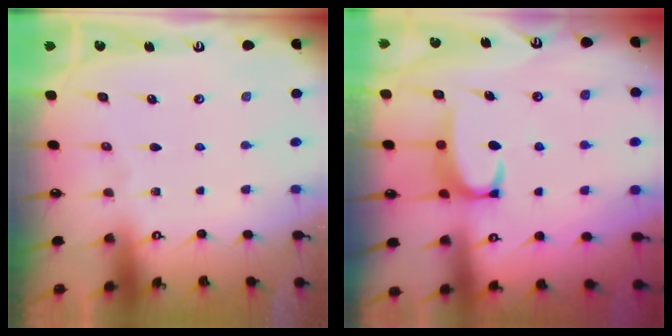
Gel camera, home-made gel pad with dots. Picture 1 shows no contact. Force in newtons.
{"total": 3.2, "press": 3.2, "slide": 0.4}